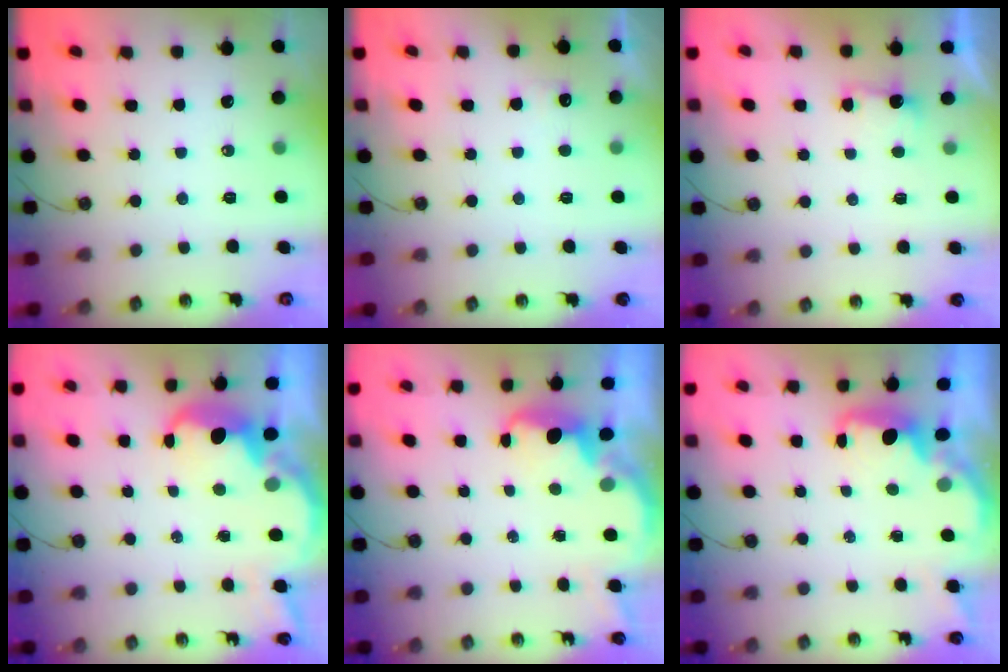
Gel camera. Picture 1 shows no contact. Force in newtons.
{"total": 3.0, "press": 2.8, "slide": 1.0}
{"total": 1.6, "press": 1.4, "slide": 0.8}
{"total": 6.3, "press": 6.3, "slide": 0.9}
{"total": 3.1, "press": 3.1, "slide": 0.6}
{"total": 1.5, "press": 1.3, "slide": 0.7}